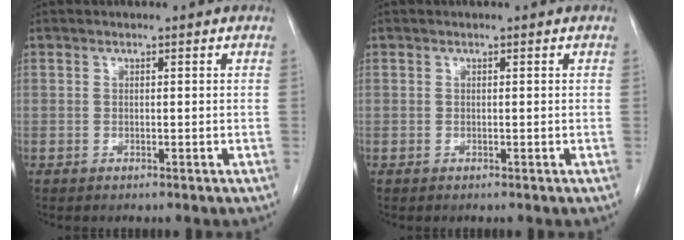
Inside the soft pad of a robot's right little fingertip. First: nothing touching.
{"total": 0.0}